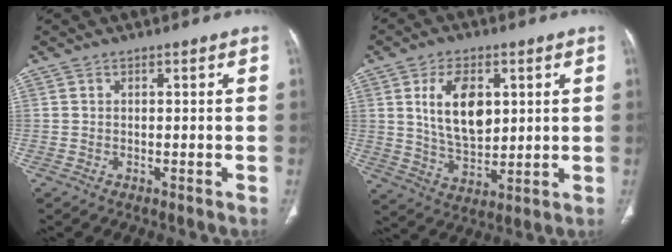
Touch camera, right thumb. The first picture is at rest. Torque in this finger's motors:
{"motor_torque": [0.85, 2.37, 1.25, 0.03, 0.36]}